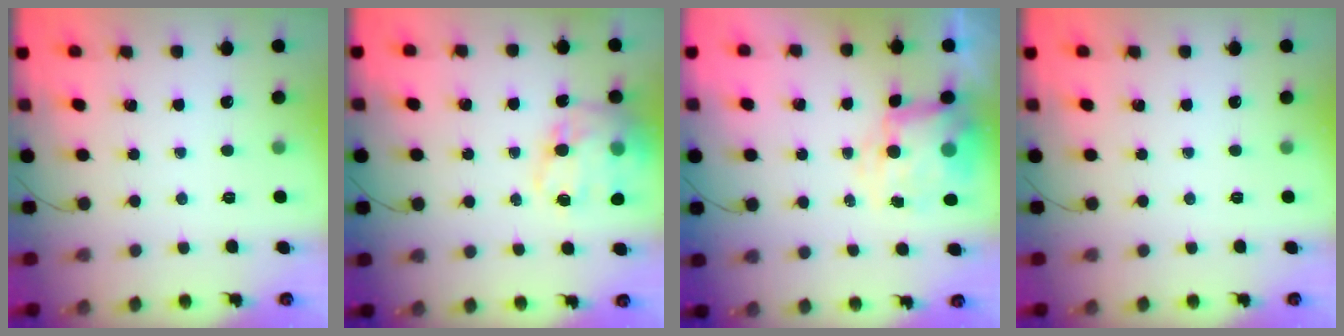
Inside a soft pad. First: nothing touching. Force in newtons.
{"total": 16.9, "press": 16.5, "slide": 3.8}
{"total": 8.0, "press": 7.8, "slide": 2.0}
{"total": 0.0}